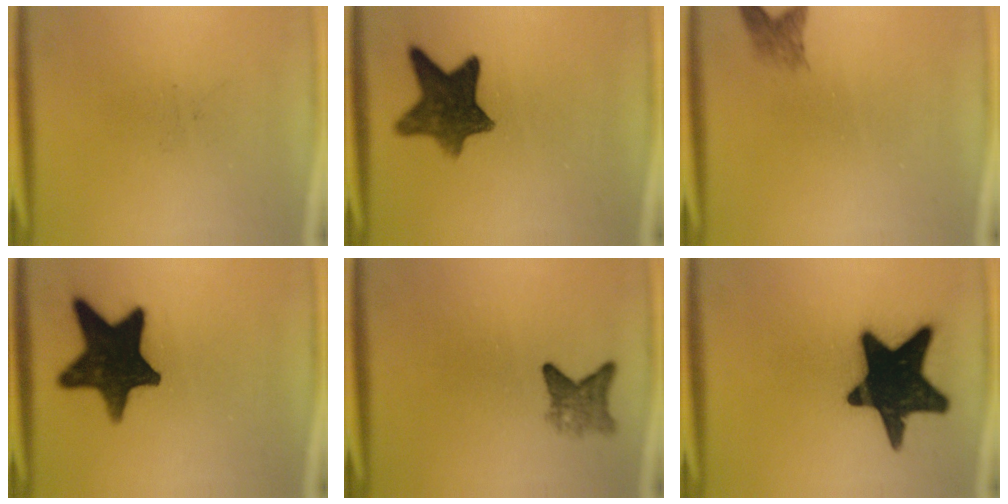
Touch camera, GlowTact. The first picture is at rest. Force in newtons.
{"total": 10.2}
{"total": 2.0}
{"total": 16.2}
{"total": 3.1}
{"total": 20.1}